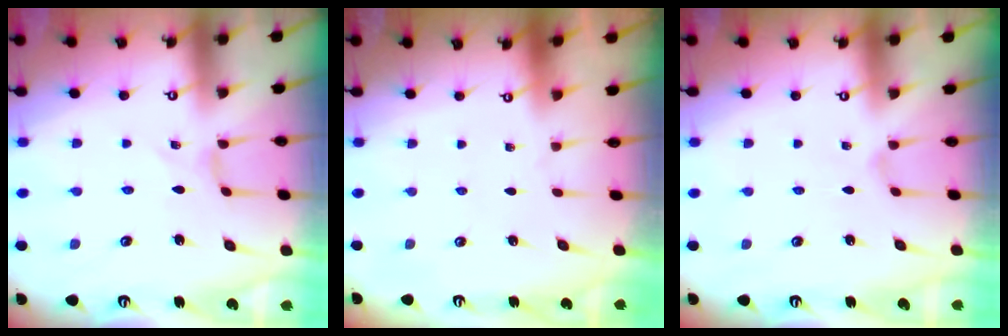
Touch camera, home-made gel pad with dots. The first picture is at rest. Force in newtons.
{"total": 0.0}
{"total": 0.6, "press": 0.5, "slide": 0.2}